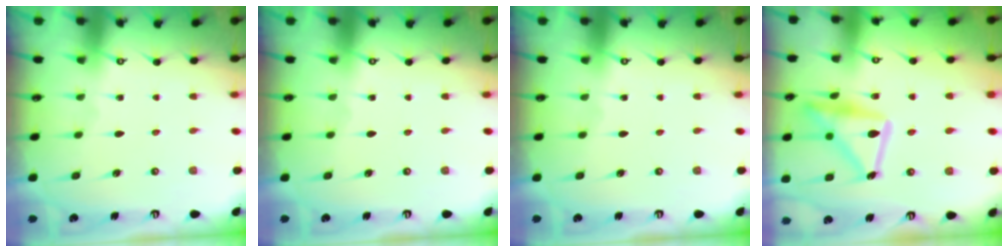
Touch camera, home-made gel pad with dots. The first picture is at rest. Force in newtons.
{"total": 0.0}
{"total": 0.0}
{"total": 17.9, "press": 17.8, "slide": 1.4}